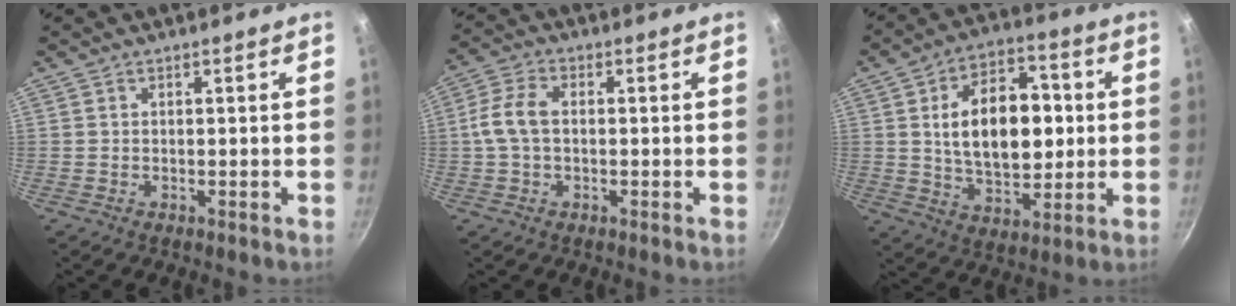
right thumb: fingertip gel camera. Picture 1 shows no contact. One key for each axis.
{"total": 6.5, "fx": 0.0, "fy": 4.0, "fz": 5.1, "tx": -0.114, "ty": 0.019, "tz": -0.005}
{"total": 17.6, "fx": 2.0, "fy": 10.5, "fz": 14.0, "tx": -0.184, "ty": 0.007, "tz": 0.034}